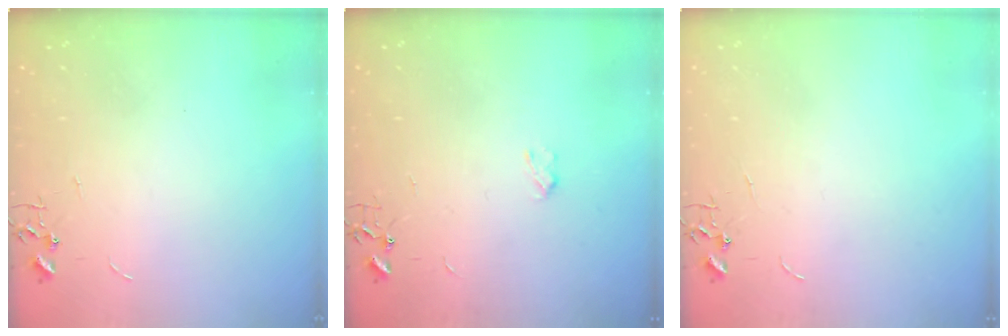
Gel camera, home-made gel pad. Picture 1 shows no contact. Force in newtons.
{"total": 2.6, "press": 2.6, "slide": 0.5}
{"total": 0.0}